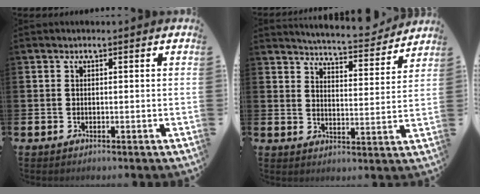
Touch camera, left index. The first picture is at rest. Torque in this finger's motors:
{"motor_torque": [0.98, -1.16, 0.15, 0.04]}